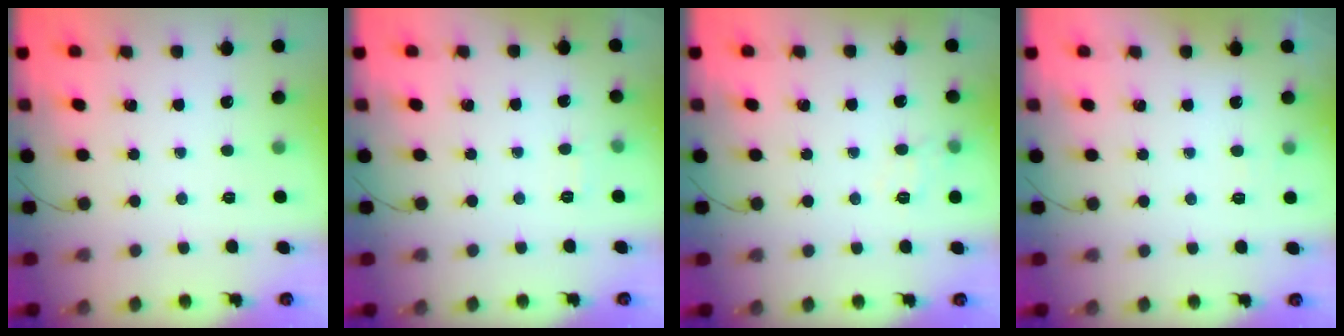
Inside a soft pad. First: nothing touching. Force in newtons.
{"total": 1.9, "press": 1.4, "slide": 1.3}
{"total": 7.0, "press": 6.8, "slide": 1.5}
{"total": 4.0, "press": 3.8, "slide": 1.1}